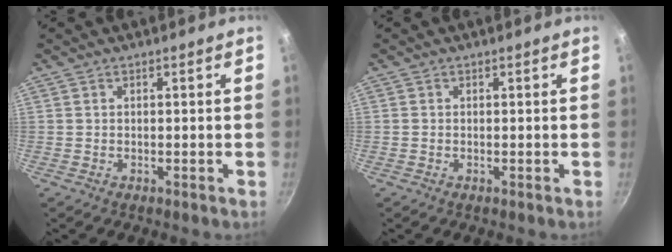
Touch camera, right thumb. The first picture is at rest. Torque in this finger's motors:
{"motor_torque": [0.44, -0.16, -0.26, 0.24, -0.02]}